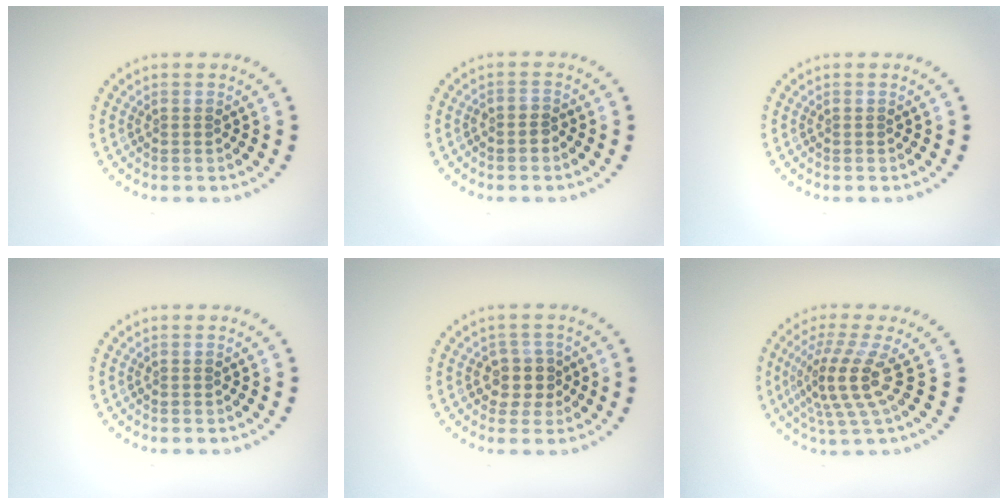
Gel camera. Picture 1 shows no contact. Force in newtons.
{"total": 0.8, "press": 0.7, "slide": 0.5}
{"total": 0.0}
{"total": 0.0}
{"total": 2.6, "press": 2.2, "slide": 1.3}
{"total": 4.4, "press": 3.1, "slide": 3.1}